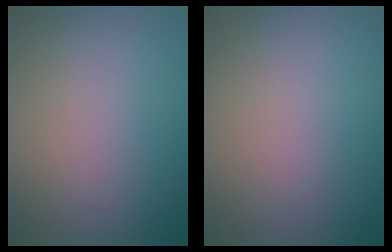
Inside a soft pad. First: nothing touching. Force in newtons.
{"total": 0.0}